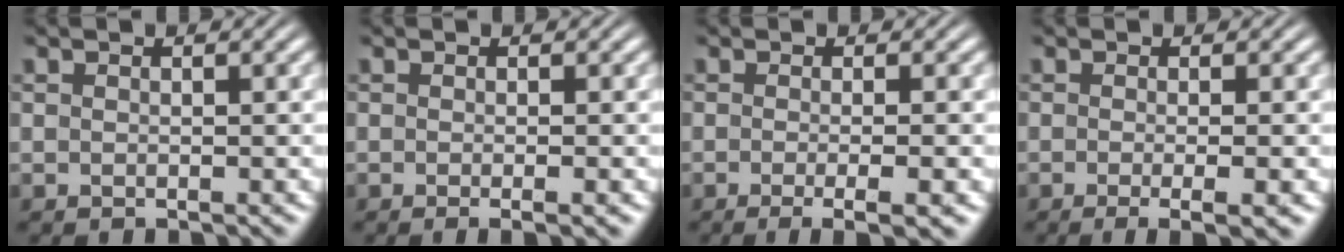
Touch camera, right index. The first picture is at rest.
{"total": 1.2, "force": [-0.8, 0.0, 0.9], "torque": [-0.014, 0.000, -0.014]}
{"total": 4.0, "force": [-2.8, 0.5, 2.8], "torque": [-0.042, -0.011, -0.040]}
{"total": 3.6, "force": [-2.4, 0.5, 2.6], "torque": [-0.040, -0.011, -0.033]}